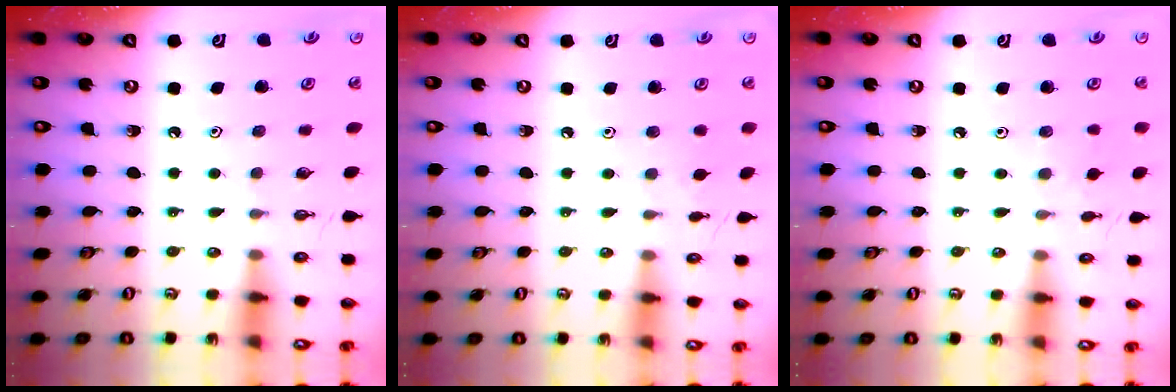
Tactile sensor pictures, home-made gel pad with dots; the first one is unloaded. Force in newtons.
{"total": 1.9, "press": 1.9, "slide": 0.4}
{"total": 4.2, "press": 4.1, "slide": 0.7}